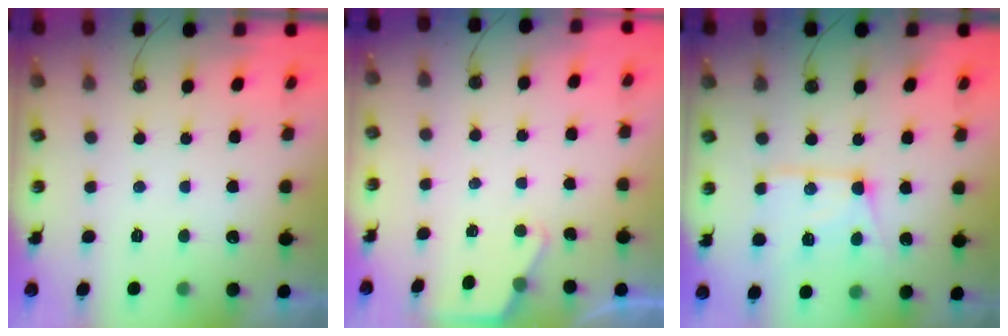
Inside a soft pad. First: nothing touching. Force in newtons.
{"total": 2.7, "press": 2.7, "slide": 0.4}
{"total": 15.1, "press": 15.1, "slide": 1.1}